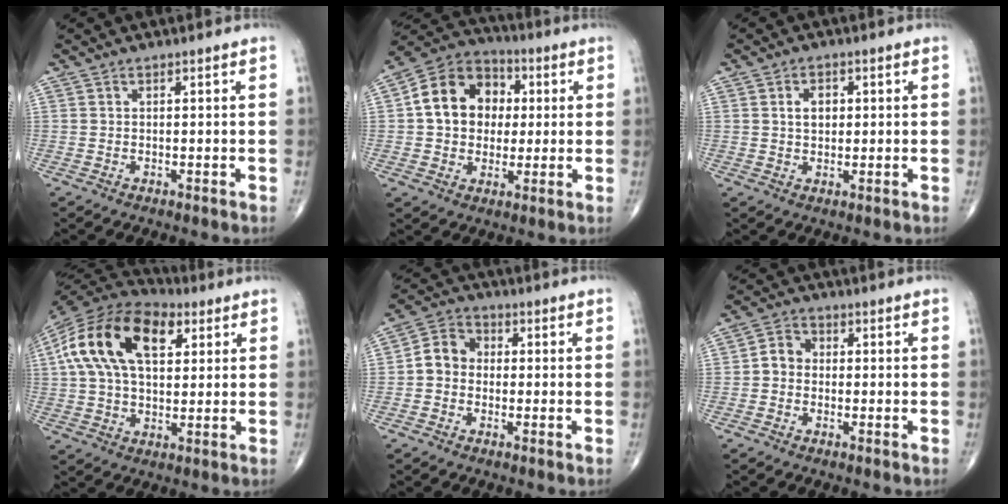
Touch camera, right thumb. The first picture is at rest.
{"total": 14.1, "force": [1.7, 11.4, 8.2], "torque": [-0.100, 0.021, 0.020]}
{"total": 3.6, "force": [0.7, 2.5, 2.4], "torque": [-0.025, 0.001, 0.011]}
{"total": 20.8, "force": [6.5, 11.8, 15.8], "torque": [-0.290, 0.019, 0.105]}
{"total": 6.1, "force": [-0.6, 5.2, 3.1], "torque": [-0.037, 0.024, -0.026]}
{"total": 3.9, "force": [-0.5, 3.3, 1.9], "torque": [-0.020, 0.015, -0.021]}